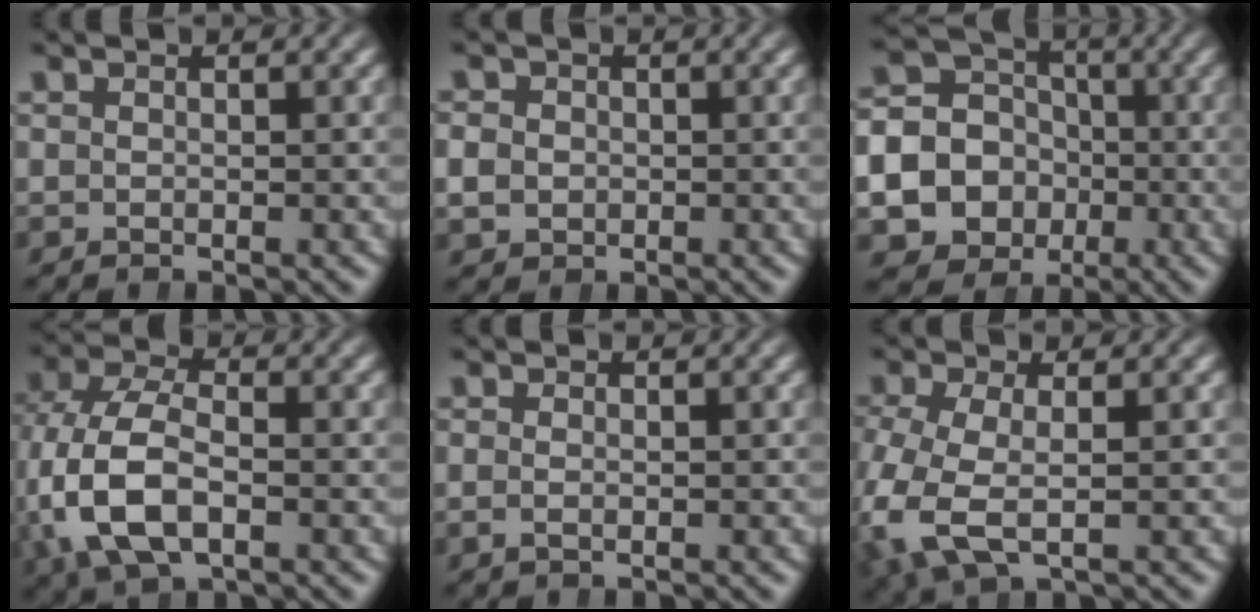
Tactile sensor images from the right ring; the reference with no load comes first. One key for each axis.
{"total": 3.2, "fx": -0.3, "fy": 3.0, "fz": 1.2, "tx": -0.036, "ty": -0.008, "tz": -0.004}
{"total": 17.4, "fx": -3.6, "fy": 15.9, "fz": 6.1, "tx": -0.174, "ty": -0.072, "tz": -0.061}
{"total": 8.1, "fx": -1.3, "fy": 5.7, "fz": 5.7, "tx": -0.162, "ty": -0.040, "tz": -0.002}
{"total": 0.8, "fx": -0.4, "fy": 0.1, "fz": 0.8, "tx": -0.021, "ty": -0.008, "tz": -0.004}
{"total": 6.8, "fx": -1.8, "fy": 4.9, "fz": 4.4, "tx": -0.145, "ty": -0.043, "tz": -0.011}